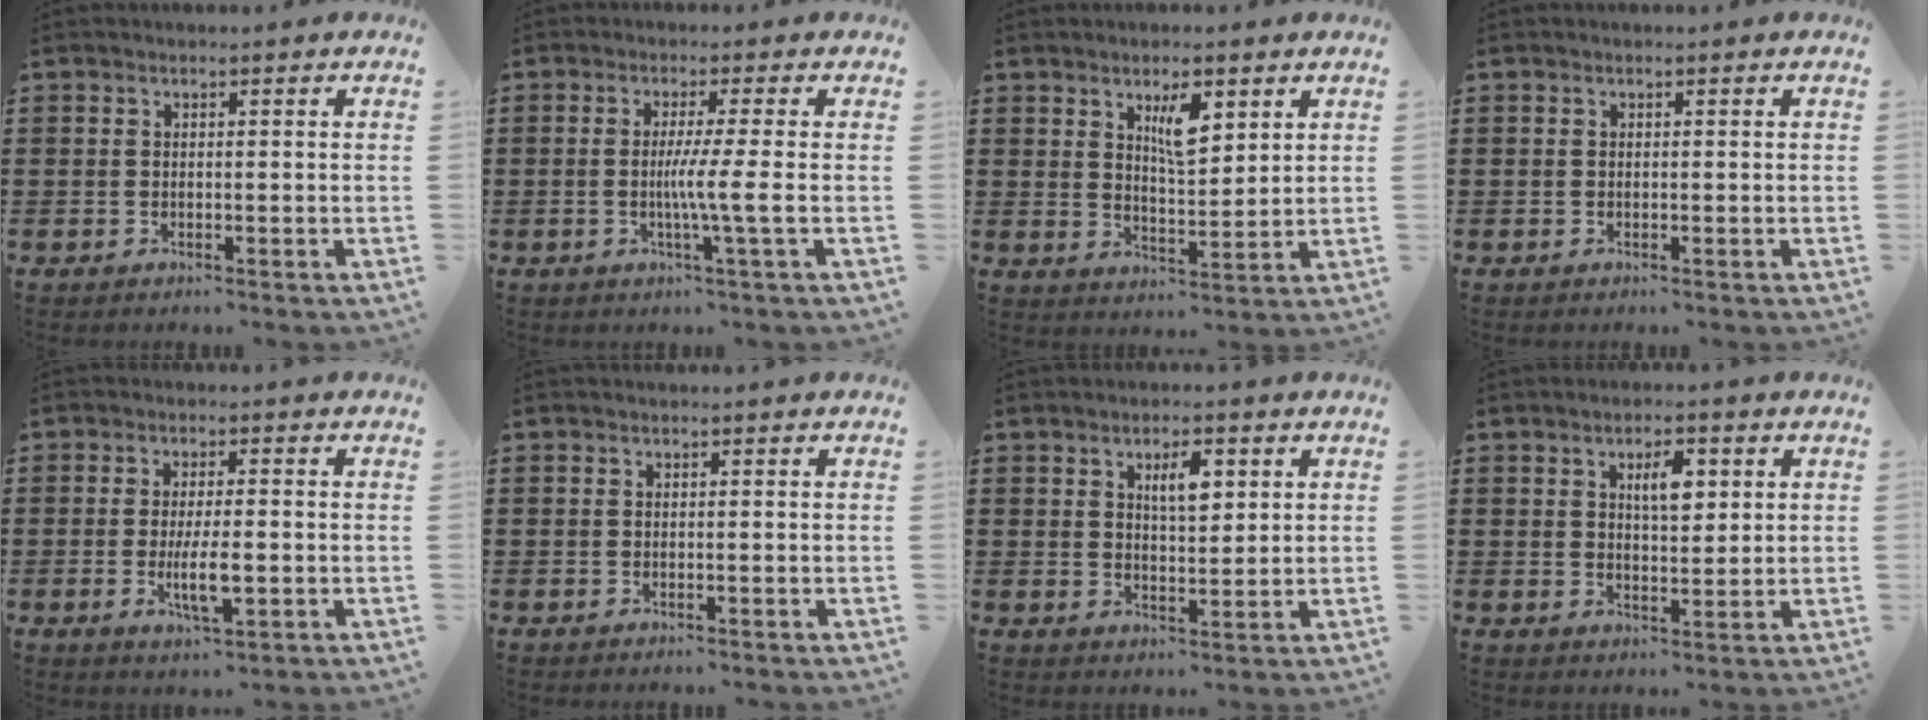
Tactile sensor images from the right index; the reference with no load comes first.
{"total": 5.5, "force": [-0.6, -0.8, 5.4], "torque": [-0.095, -0.012, -0.016]}
{"total": 5.8, "force": [2.9, 1.9, 4.6], "torque": [-0.075, -0.006, 0.045]}
{"total": 0.0}
{"total": 5.4, "force": [-1.1, 1.4, 5.1], "torque": [-0.092, -0.002, -0.019]}
{"total": 0.0}
{"total": 4.5, "force": [1.8, 1.6, 3.8], "torque": [-0.064, 0.001, 0.025]}
{"total": 4.7, "force": [1.8, 1.8, 4.0], "torque": [-0.068, 0.002, 0.025]}